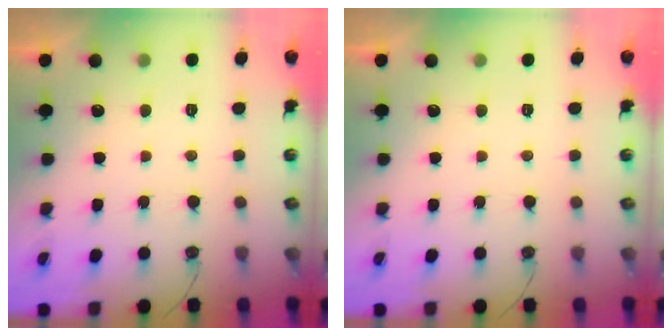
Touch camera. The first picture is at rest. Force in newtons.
{"total": 0.0}